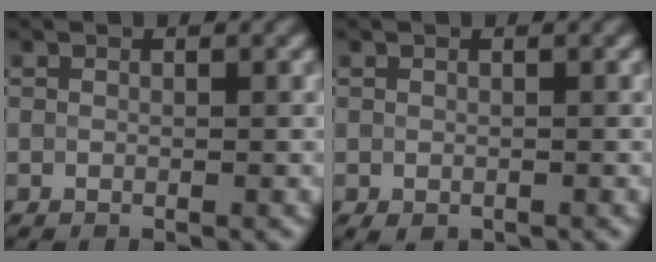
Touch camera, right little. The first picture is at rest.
{"total": 1.0, "force": [-0.5, 0.6, 0.7], "torque": [-0.013, -0.005, -0.008]}